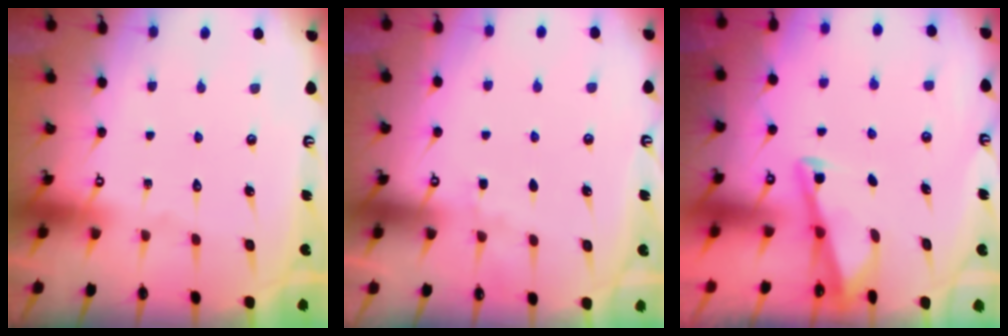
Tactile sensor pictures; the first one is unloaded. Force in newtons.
{"total": 2.9, "press": 2.8, "slide": 0.5}
{"total": 2.9, "press": 2.9, "slide": 0.4}